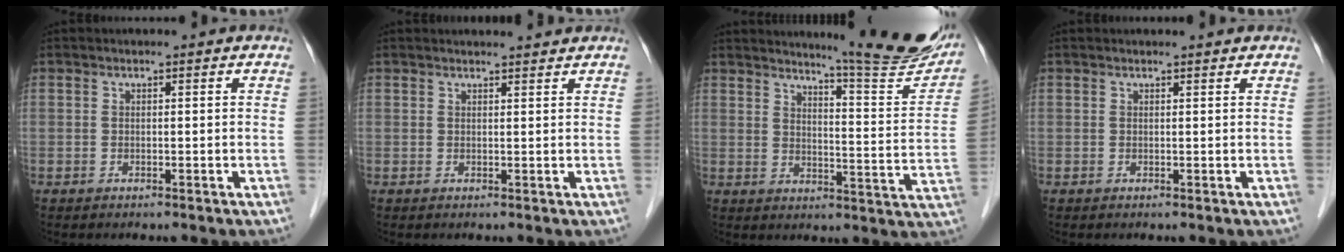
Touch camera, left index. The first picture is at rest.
{"total": 3.4, "force": [3.3, 0.2, 0.6], "torque": [-0.013, 0.008, 0.039]}
{"total": 15.9, "force": [14.5, 0.0, 6.4], "torque": [-0.086, -0.074, 0.174]}
{"total": 1.1, "force": [1.1, -0.1, 0.1], "torque": [-0.009, 0.000, 0.015]}